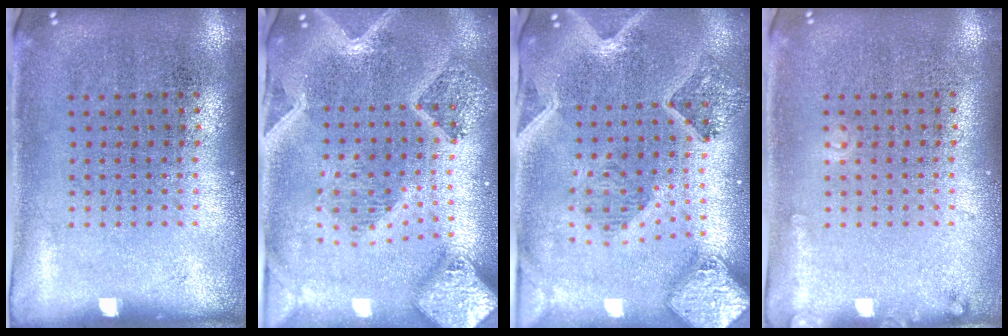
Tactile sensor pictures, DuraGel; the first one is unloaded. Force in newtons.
{"total": 3.6, "press": 2.9, "slide": 2.1}
{"total": 2.2, "press": 2.0, "slide": 0.9}
{"total": 0.9, "press": 0.9, "slide": 0.1}